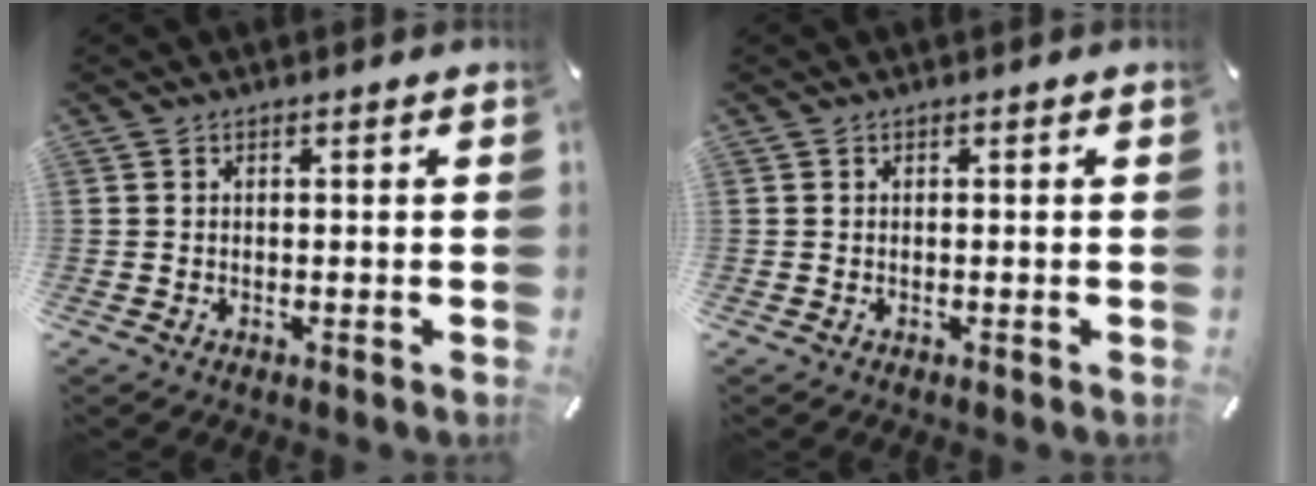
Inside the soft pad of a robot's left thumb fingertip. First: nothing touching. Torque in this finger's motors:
{"motor_torque": [0.00, 0.00, 0.02, -0.02, 0.00]}